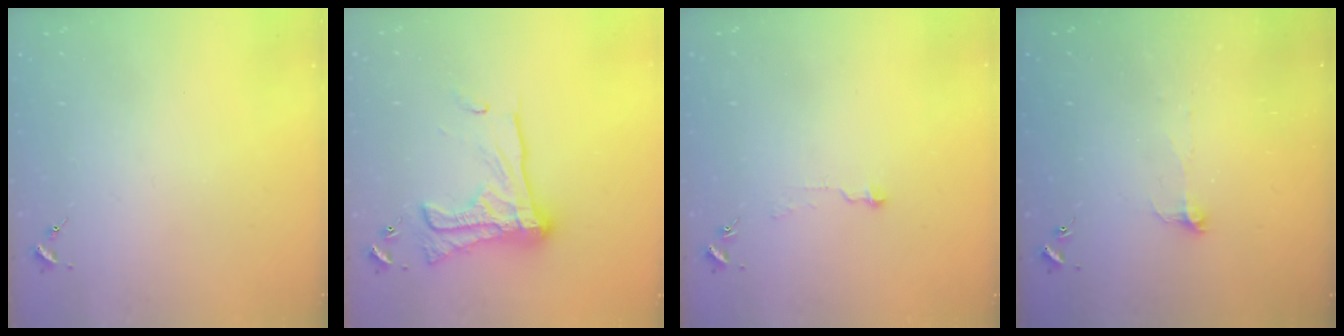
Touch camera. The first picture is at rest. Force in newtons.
{"total": 18.8, "press": 18.7, "slide": 1.1}
{"total": 4.4, "press": 4.4, "slide": 0.2}
{"total": 5.1, "press": 5.1, "slide": 0.4}